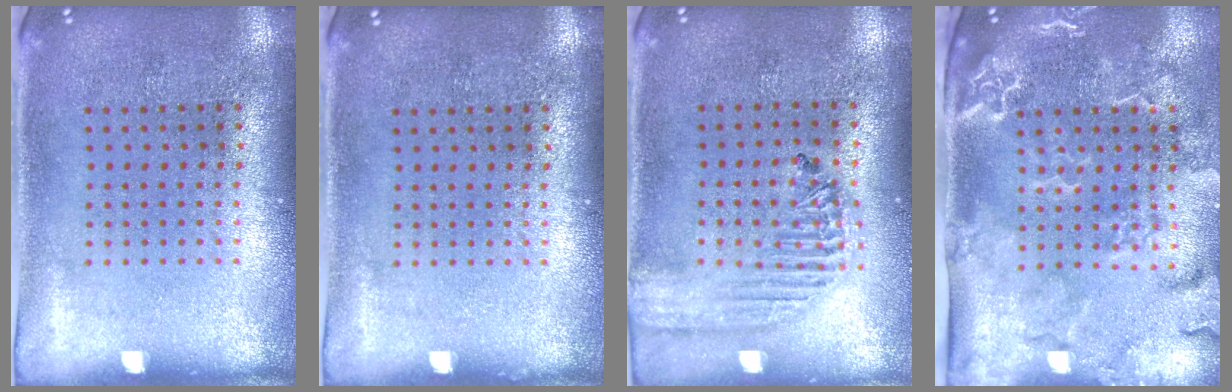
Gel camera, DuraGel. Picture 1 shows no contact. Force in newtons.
{"total": 0.0}
{"total": 1.9, "press": 1.7, "slide": 0.8}
{"total": 2.9, "press": 2.4, "slide": 1.6}